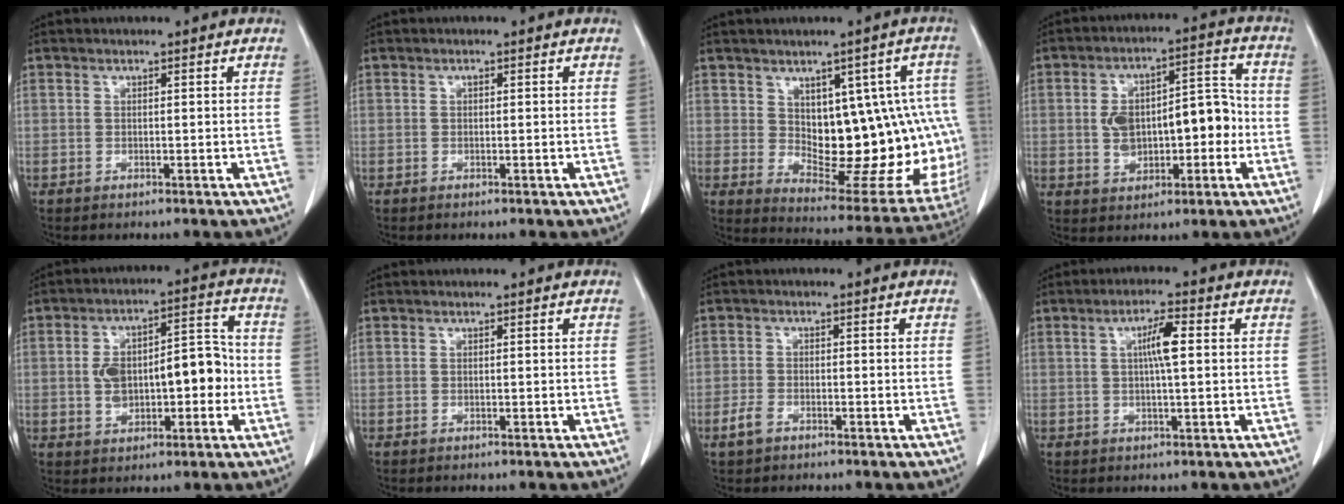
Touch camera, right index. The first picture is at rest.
{"total": 0.0}
{"total": 18.1, "force": [1.6, 8.6, 15.8], "torque": [-0.149, 0.017, 0.048]}
{"total": 11.7, "force": [-1.0, 6.1, 10.0], "torque": [-0.162, 0.042, -0.001]}
{"total": 11.4, "force": [-0.9, 5.5, 10.0], "torque": [-0.165, 0.040, -0.003]}
{"total": 0.0}
{"total": 2.5, "force": [-1.5, 1.2, 1.5], "torque": [-0.042, -0.002, -0.027]}
{"total": 4.6, "force": [0.8, 0.4, 4.5], "torque": [-0.083, 0.004, 0.011]}